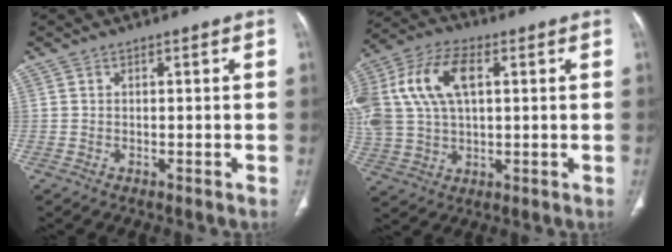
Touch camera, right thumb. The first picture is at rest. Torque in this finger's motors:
{"motor_torque": [1.42, 1.45, 1.78, 0.98, 0.43]}